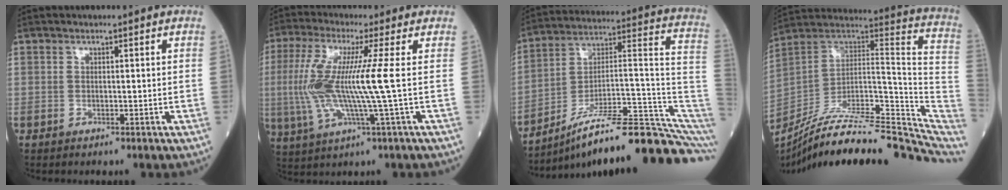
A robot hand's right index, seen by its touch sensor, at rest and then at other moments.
{"total": 11.3, "force": [0.0, -0.7, 11.3], "torque": [-0.249, -0.006, -0.003]}
{"total": 22.6, "force": [-16.4, 0.8, 15.6], "torque": [-0.145, 0.052, -0.257]}
{"total": 28.2, "force": [-24.2, 3.9, 13.8], "torque": [-0.146, 0.012, -0.363]}